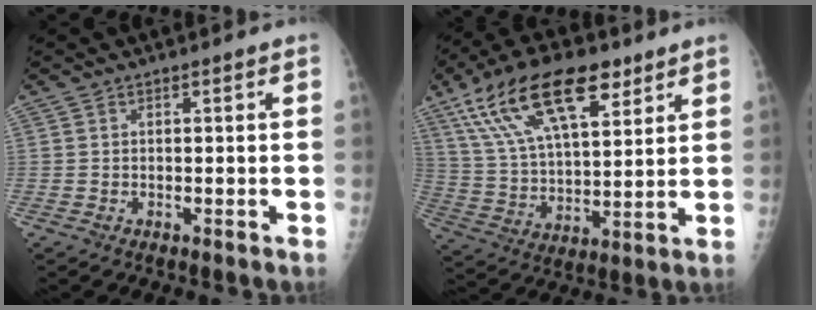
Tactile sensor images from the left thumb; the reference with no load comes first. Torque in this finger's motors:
{"motor_torque": [1.08, 1.48, 1.69, -1.08, 0.40]}